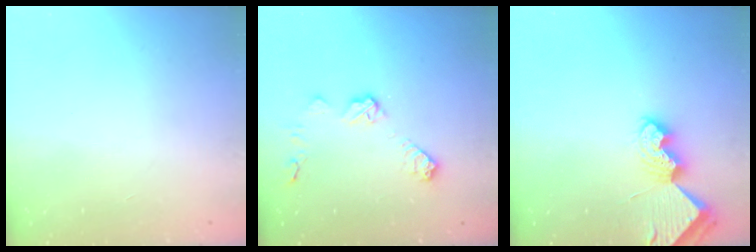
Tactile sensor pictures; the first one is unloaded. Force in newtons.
{"total": 9.1, "press": 9.1, "slide": 0.5}
{"total": 7.2, "press": 7.1, "slide": 0.7}